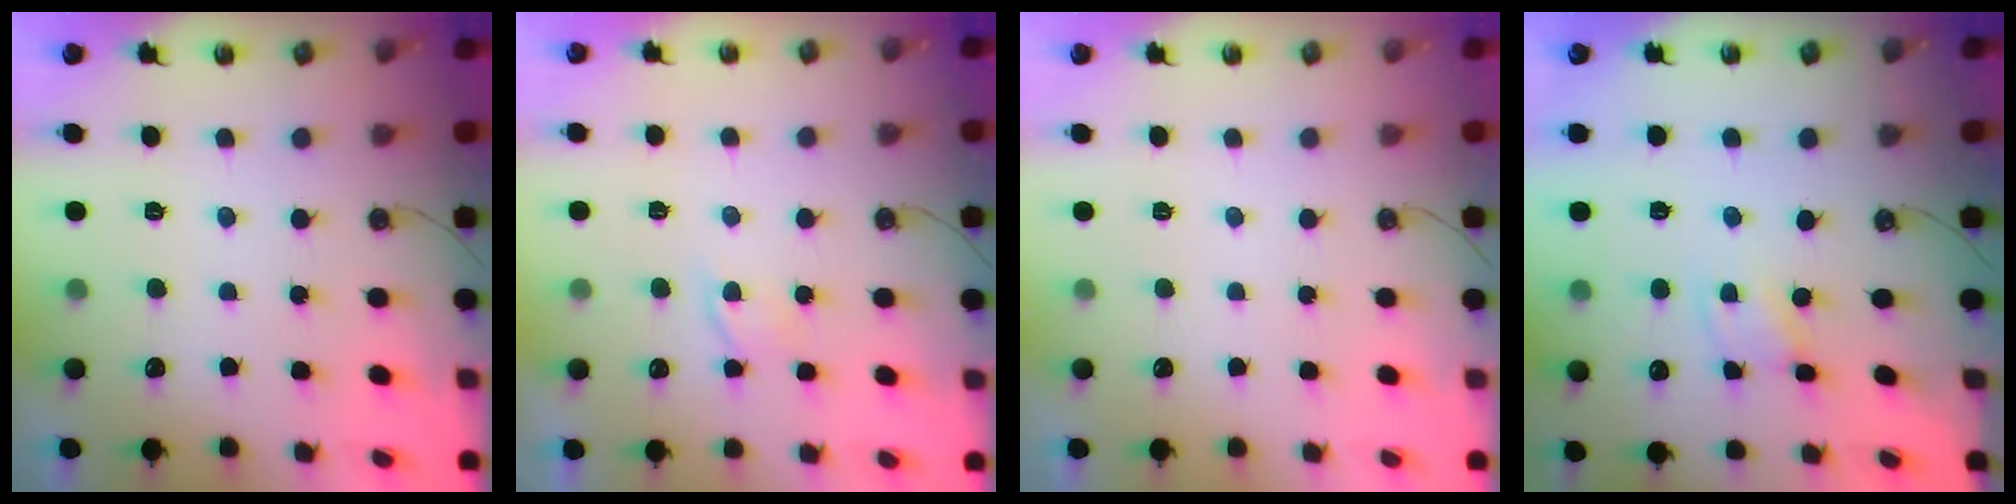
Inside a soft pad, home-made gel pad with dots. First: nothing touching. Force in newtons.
{"total": 2.1, "press": 2.1, "slide": 0.4}
{"total": 0.0}
{"total": 1.5, "press": 1.5, "slide": 0.0}